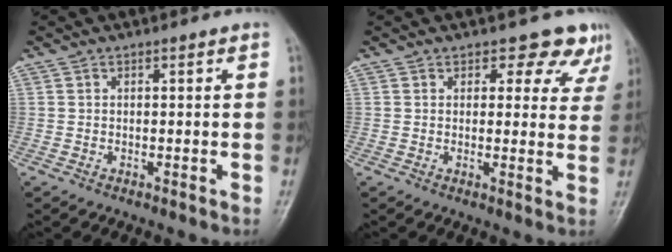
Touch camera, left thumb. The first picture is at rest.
{"total": 6.9, "force": [5.5, 3.8, 1.6], "torque": [0.027, -0.028, 0.049]}